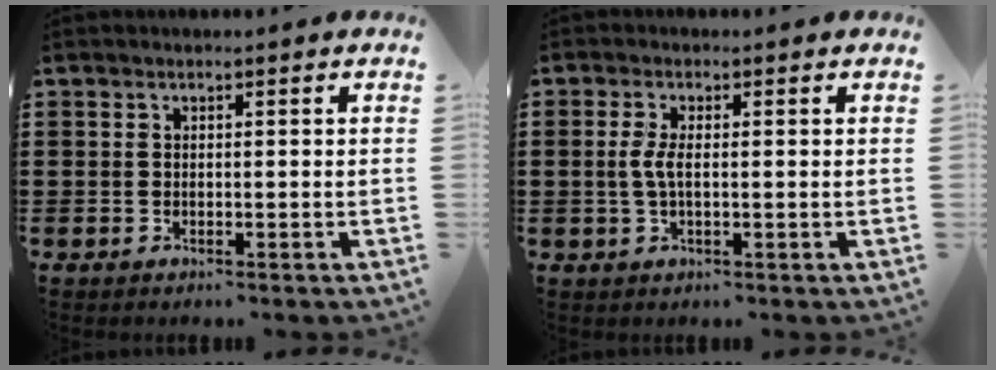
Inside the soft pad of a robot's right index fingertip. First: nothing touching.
{"total": 3.4, "force": [-0.2, 0.6, 3.3], "torque": [-0.089, -0.010, -0.016]}